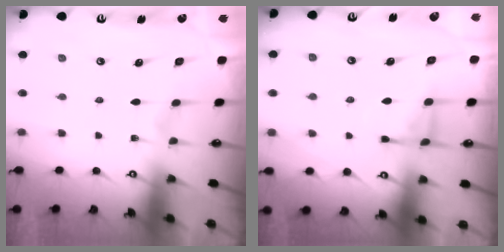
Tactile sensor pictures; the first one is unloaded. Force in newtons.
{"total": 5.9, "press": 5.8, "slide": 0.8}